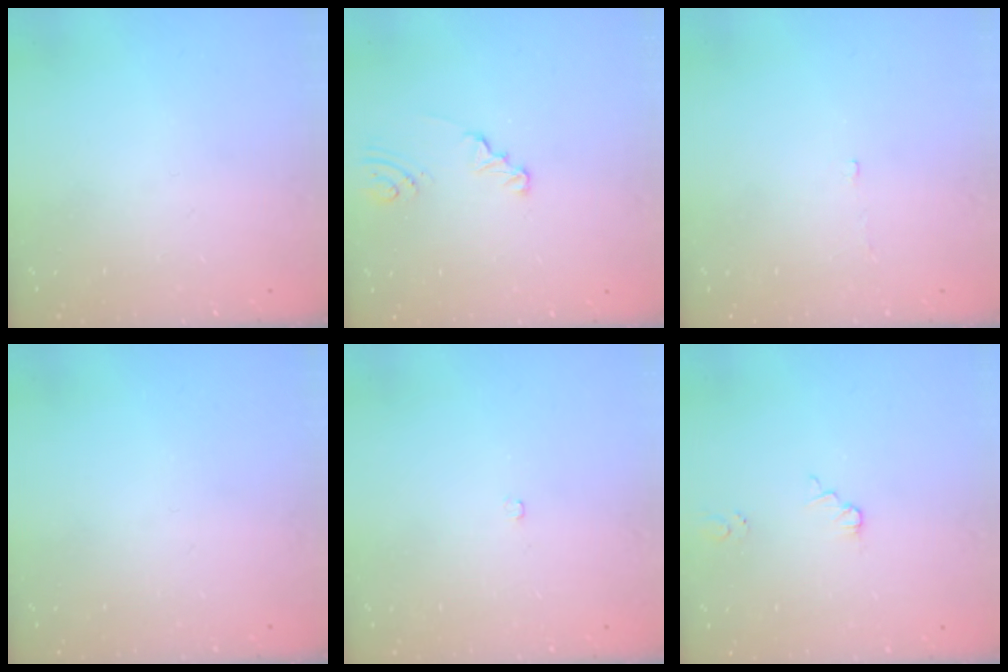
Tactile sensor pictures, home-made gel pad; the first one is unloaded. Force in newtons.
{"total": 2.0, "press": 2.0, "slide": 0.2}
{"total": 1.6, "press": 1.5, "slide": 0.3}
{"total": 0.0}
{"total": 2.1, "press": 2.1, "slide": 0.4}
{"total": 1.5, "press": 1.5, "slide": 0.1}